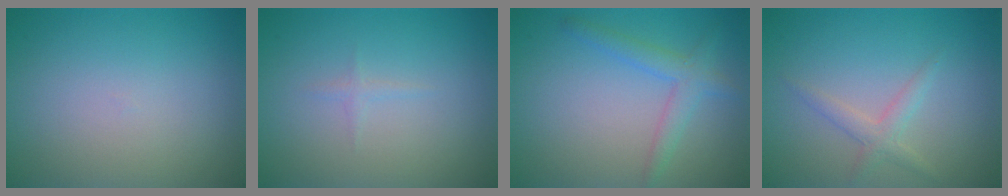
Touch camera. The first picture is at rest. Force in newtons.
{"total": 0.6, "press": 0.6, "slide": 0.1}
{"total": 2.5, "press": 2.5, "slide": 0.1}
{"total": 1.7, "press": 1.7, "slide": 0.1}